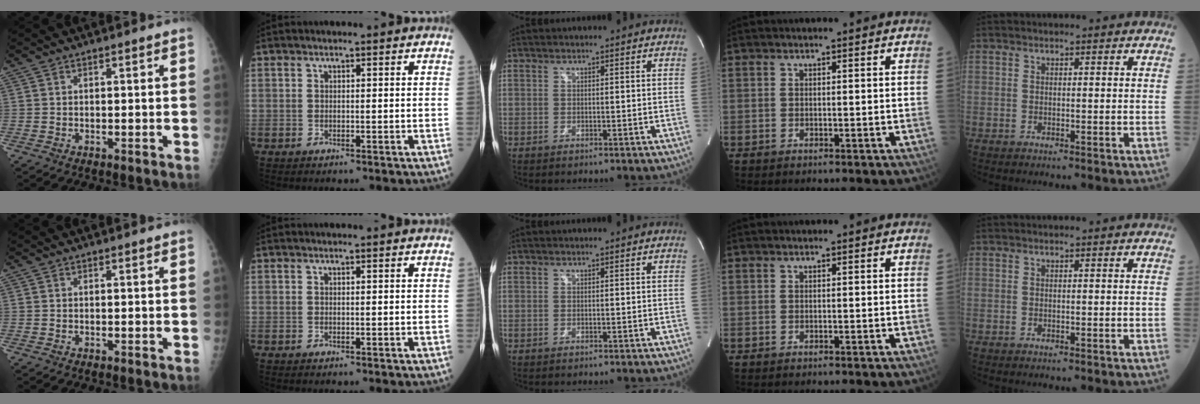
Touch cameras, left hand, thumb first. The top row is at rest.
{}